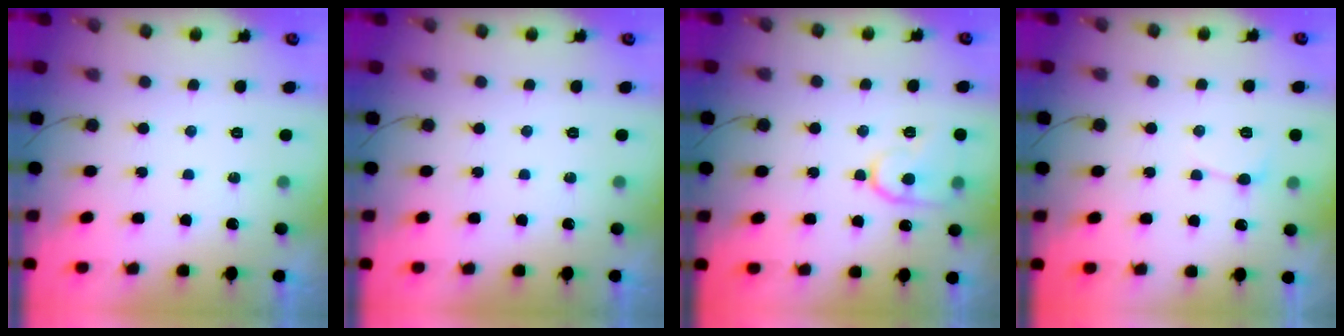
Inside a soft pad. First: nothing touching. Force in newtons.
{"total": 0.0}
{"total": 12.1, "press": 12.1, "slide": 1.2}
{"total": 3.7, "press": 3.6, "slide": 0.5}